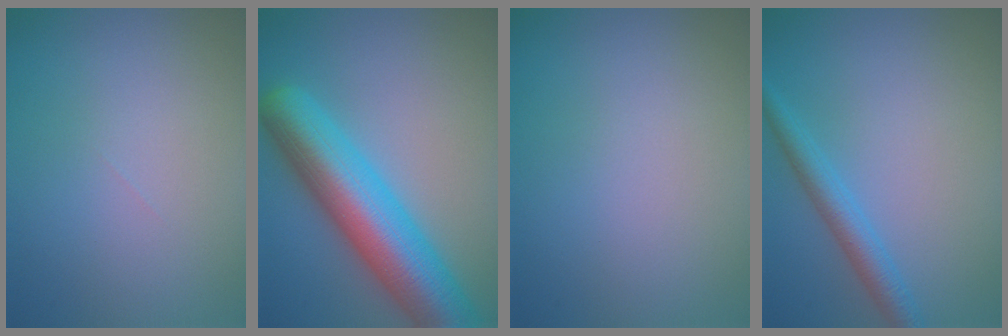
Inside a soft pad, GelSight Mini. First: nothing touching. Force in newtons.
{"total": 10.2, "press": 10.2, "slide": 0.3}
{"total": 0.0}
{"total": 2.8, "press": 2.7, "slide": 0.2}